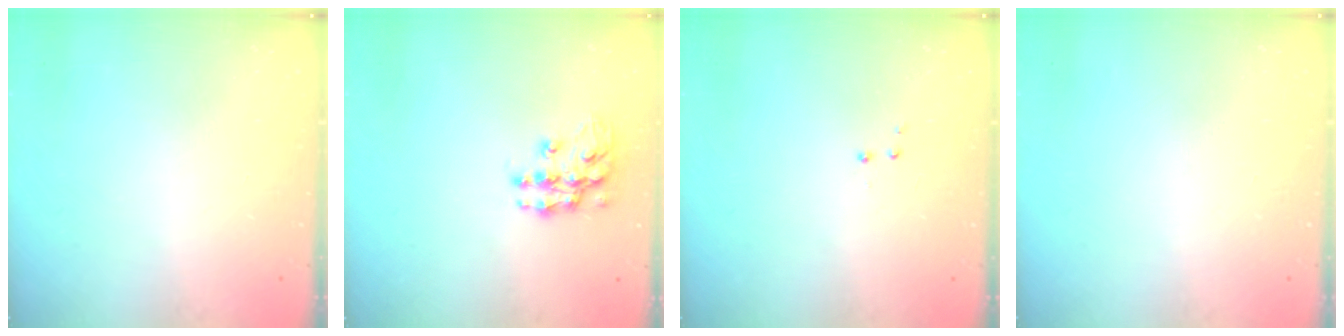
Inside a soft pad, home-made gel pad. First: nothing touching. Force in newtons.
{"total": 11.8, "press": 11.7, "slide": 0.6}
{"total": 2.9, "press": 2.8, "slide": 0.7}
{"total": 0.0}